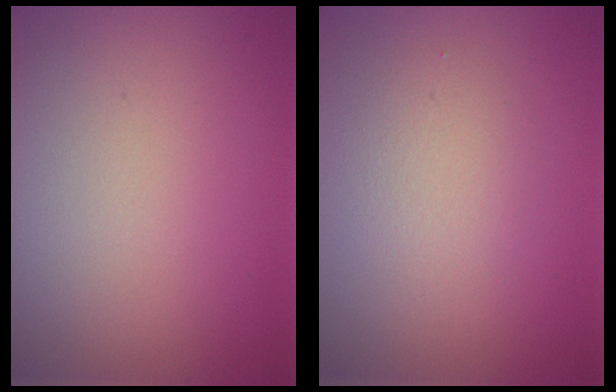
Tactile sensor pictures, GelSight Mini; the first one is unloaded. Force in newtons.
{"total": 2.5, "press": 2.5, "slide": 0.1}